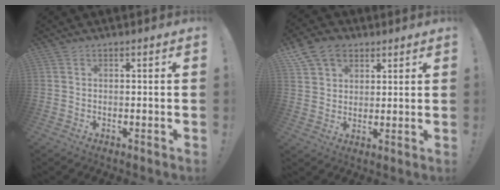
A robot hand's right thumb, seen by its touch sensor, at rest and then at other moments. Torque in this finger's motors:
{"motor_torque": [0.64, 1.16, 0.75, 0.74, 0.31]}